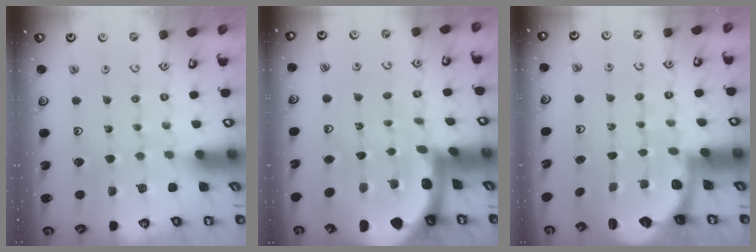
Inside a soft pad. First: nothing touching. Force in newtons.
{"total": 6.5, "press": 6.5, "slide": 0.8}
{"total": 2.5, "press": 2.2, "slide": 1.3}